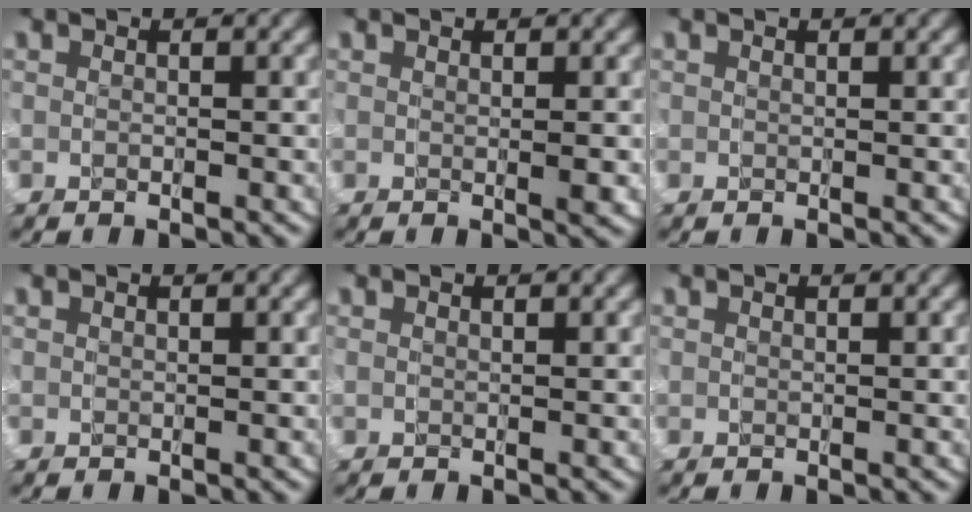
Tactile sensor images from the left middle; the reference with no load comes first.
{"total": 0.6, "force": [0.3, -0.1, 0.6], "torque": [-0.004, -0.004, 0.006]}
{"total": 0.0}
{"total": 0.0}
{"total": 0.0}
{"total": 0.0}